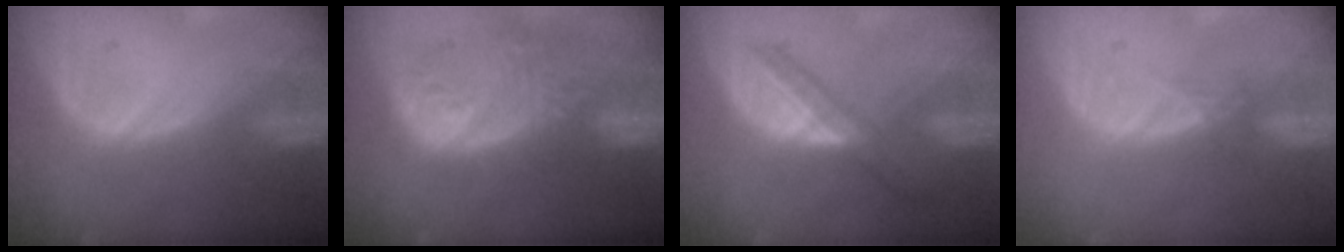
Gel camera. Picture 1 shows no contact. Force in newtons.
{"total": 12.0, "press": 10.7, "slide": 5.4}
{"total": 6.0, "press": 5.3, "slide": 2.7}
{"total": 1.1, "press": 1.1, "slide": 0.2}